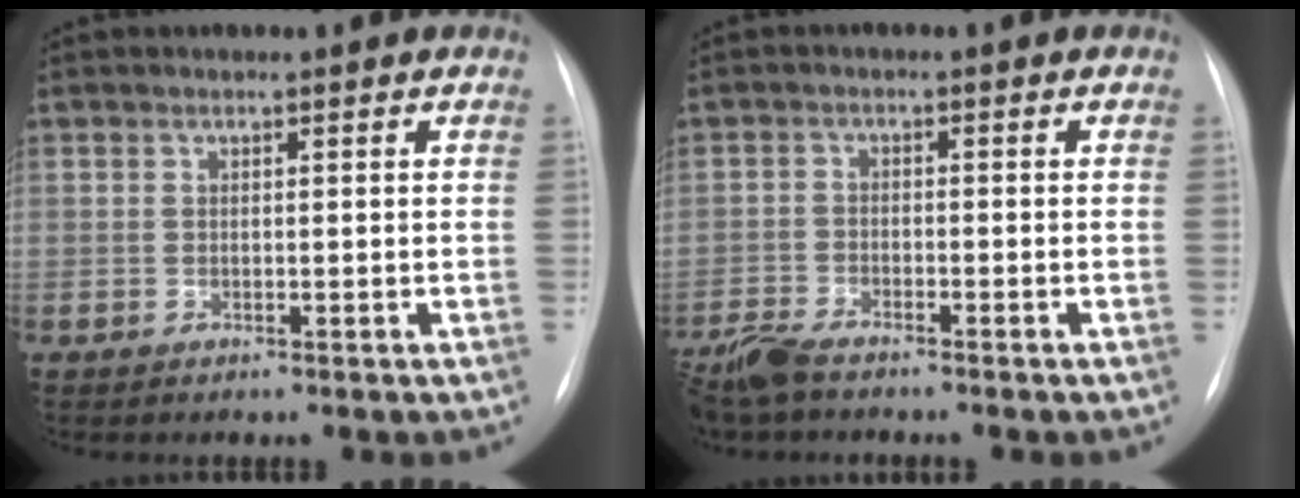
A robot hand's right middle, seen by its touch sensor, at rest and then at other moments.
{"total": 5.4, "force": [-4.7, 1.1, 2.4], "torque": [-0.052, -0.017, -0.091]}